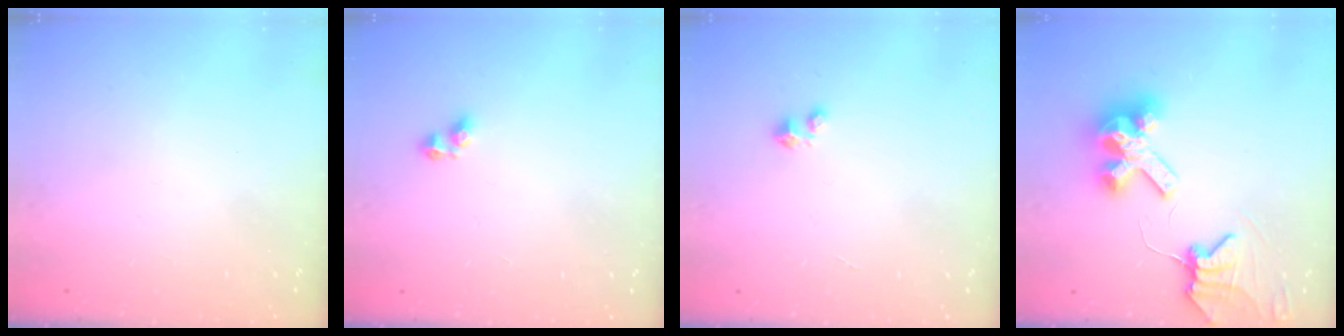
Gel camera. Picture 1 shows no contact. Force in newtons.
{"total": 3.0, "press": 3.0, "slide": 0.4}
{"total": 1.6, "press": 1.6, "slide": 0.1}
{"total": 9.8, "press": 9.7, "slide": 1.4}